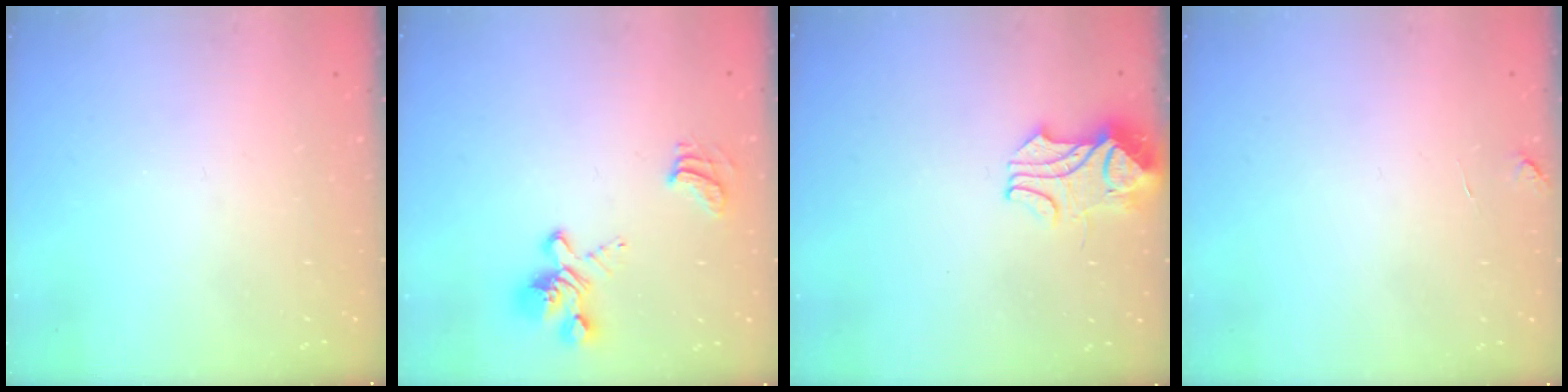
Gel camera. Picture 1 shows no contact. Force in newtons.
{"total": 6.2, "press": 6.0, "slide": 1.6}
{"total": 2.4, "press": 2.3, "slide": 0.8}
{"total": 1.3, "press": 1.2, "slide": 0.5}